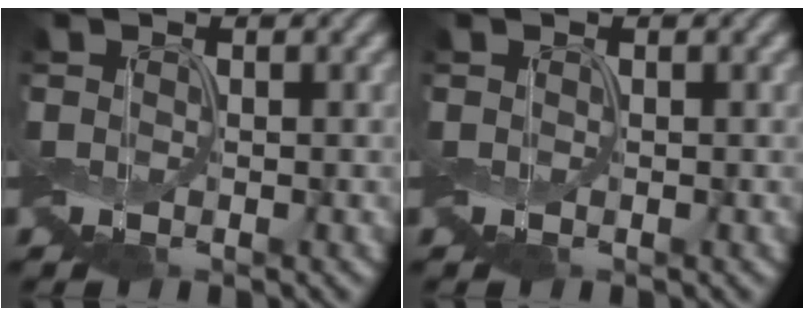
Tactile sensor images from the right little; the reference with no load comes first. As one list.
[{"total": 0.0}]